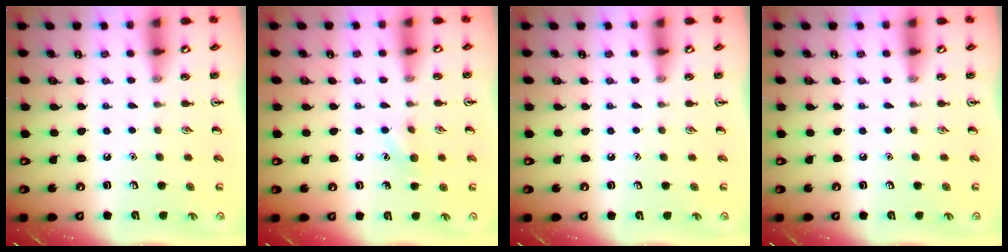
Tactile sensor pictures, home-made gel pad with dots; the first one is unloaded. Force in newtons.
{"total": 6.7, "press": 6.4, "slide": 2.1}
{"total": 0.0}
{"total": 0.0}